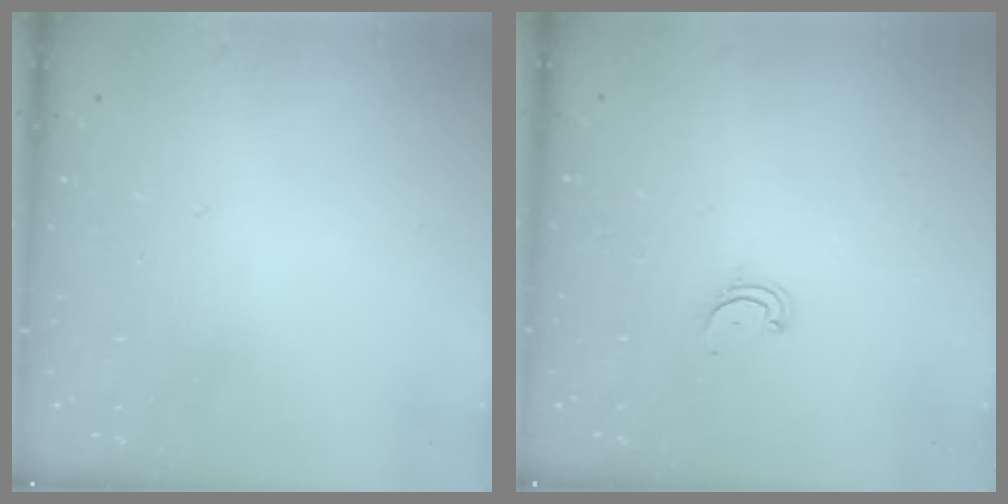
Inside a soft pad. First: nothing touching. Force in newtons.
{"total": 3.2, "press": 3.2, "slide": 0.3}